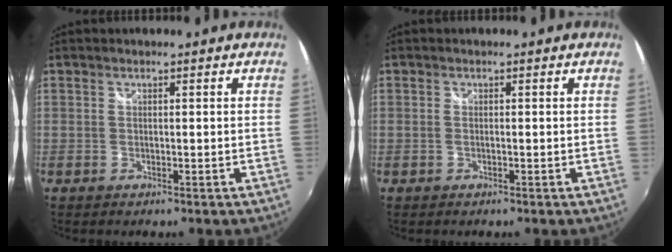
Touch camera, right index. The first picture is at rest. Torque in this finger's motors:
{"motor_torque": [-0.01, 0.08, -0.03, 0.01]}